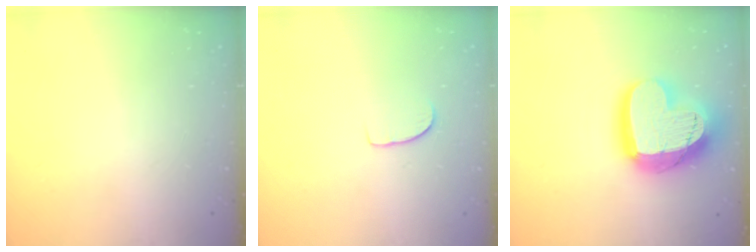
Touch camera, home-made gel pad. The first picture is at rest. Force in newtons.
{"total": 4.7, "press": 4.7, "slide": 0.3}
{"total": 24.2, "press": 24.1, "slide": 1.8}